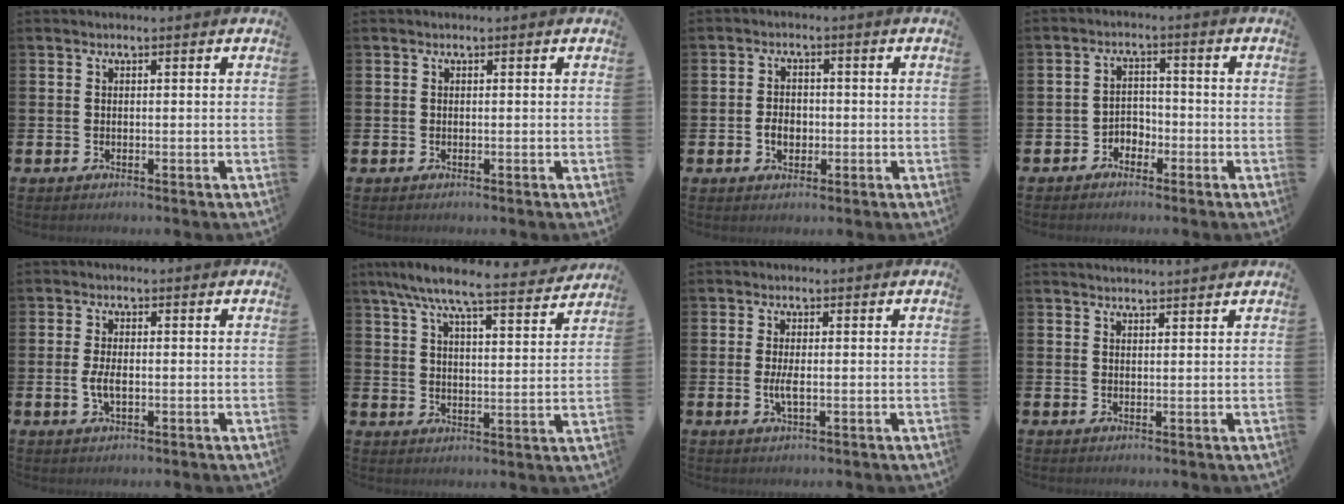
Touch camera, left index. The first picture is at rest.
{"total": 0.0}
{"total": 3.0, "force": [-0.8, 2.2, 1.9], "torque": [-0.013, -0.007, -0.022]}
{"total": 2.6, "force": [-2.1, 1.5, 0.2], "torque": [-0.012, 0.005, -0.049]}
{"total": 2.7, "force": [-0.3, 1.2, 2.3], "torque": [-0.044, -0.004, -0.010]}
{"total": 8.2, "force": [7.4, 0.9, 3.4], "torque": [-0.076, -0.053, 0.123]}
{"total": 2.1, "force": [-0.2, 0.5, 2.0], "torque": [-0.030, -0.005, -0.006]}
{"total": 2.0, "force": [2.0, -0.1, 0.1], "torque": [0.011, -0.014, 0.033]}